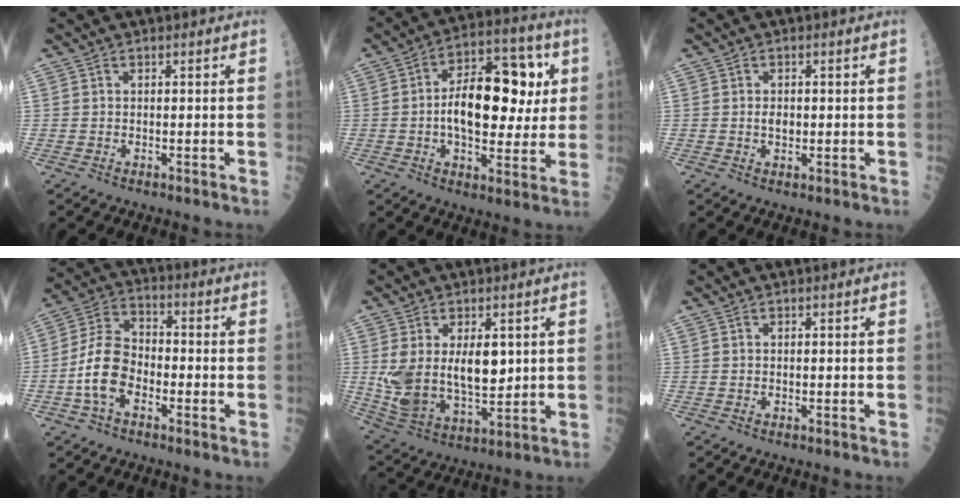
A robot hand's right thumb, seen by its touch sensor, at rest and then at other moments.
{"total": 18.3, "force": [1.6, 10.0, 15.3], "torque": [-0.195, 0.022, 0.021]}
{"total": 2.1, "force": [0.0, 1.4, 1.6], "torque": [-0.022, 0.000, 0.002]}
{"total": 10.4, "force": [-3.2, 6.5, 7.4], "torque": [-0.134, 0.036, -0.072]}
{"total": 13.9, "force": [2.1, 7.7, 11.4], "torque": [-0.196, -0.021, 0.055]}
{"total": 0.0}